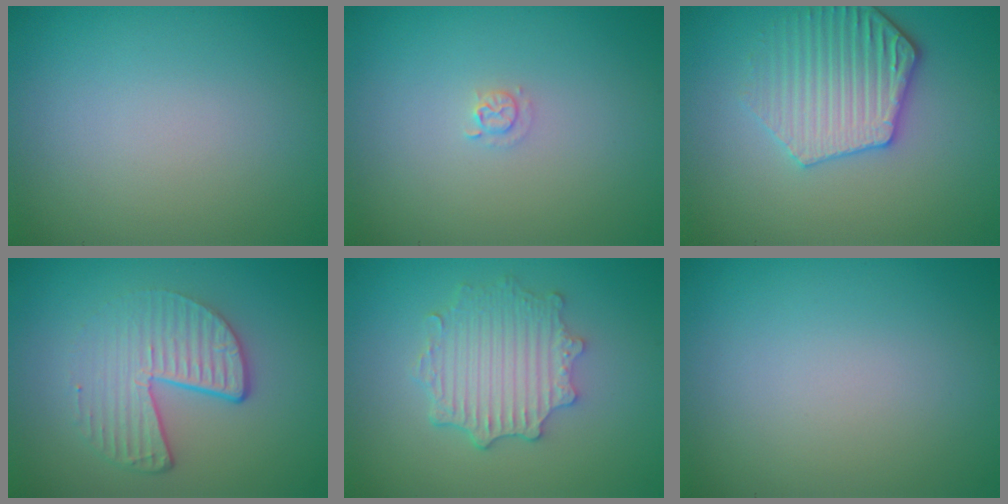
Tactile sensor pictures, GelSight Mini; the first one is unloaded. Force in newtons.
{"total": 0.9, "press": 0.9, "slide": 0.1}
{"total": 4.2, "press": 3.9, "slide": 1.6}
{"total": 4.7, "press": 3.0, "slide": 3.6}
{"total": 4.6, "press": 3.7, "slide": 2.7}
{"total": 0.0}